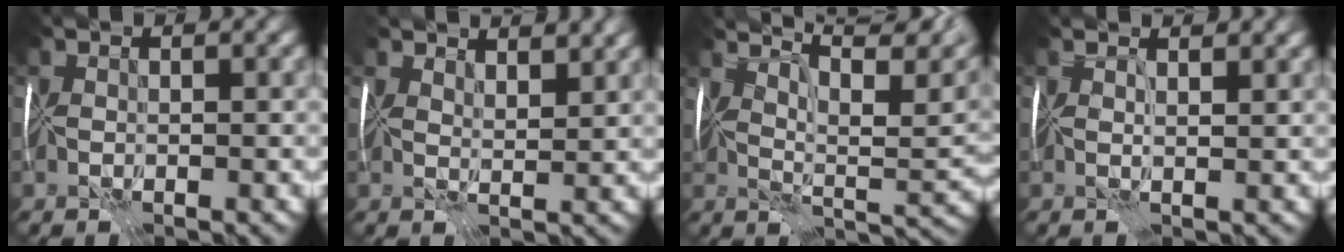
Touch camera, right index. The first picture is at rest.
{"total": 4.5, "force": [3.7, 1.4, 2.1], "torque": [-0.025, 0.008, 0.045]}
{"total": 11.6, "force": [7.6, 3.2, 8.1], "torque": [-0.119, 0.029, 0.101]}
{"total": 3.2, "force": [2.3, 1.0, 1.9], "torque": [-0.019, 0.015, 0.011]}